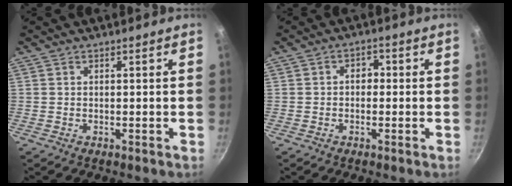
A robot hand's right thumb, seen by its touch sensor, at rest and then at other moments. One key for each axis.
{"total": 2.4, "fx": -0.2, "fy": 1.9, "fz": 1.4, "tx": -0.007, "ty": 0.008, "tz": -0.007}